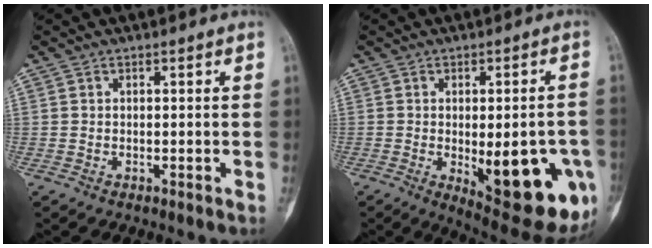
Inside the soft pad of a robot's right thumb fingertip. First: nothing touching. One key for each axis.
{"total": 20.5, "fx": -5.2, "fy": 7.5, "fz": 18.4, "tx": -0.185, "ty": -0.004, "tz": -0.039}